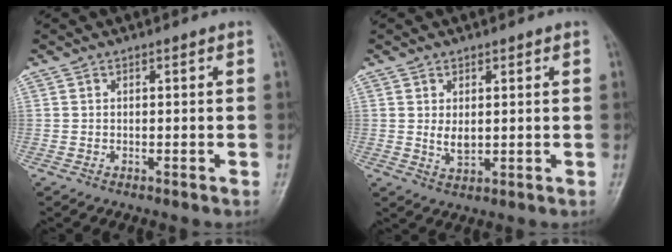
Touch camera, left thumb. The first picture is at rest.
{"total": 3.2, "force": [0.7, 2.0, 2.4], "torque": [-0.033, -0.011, 0.017]}